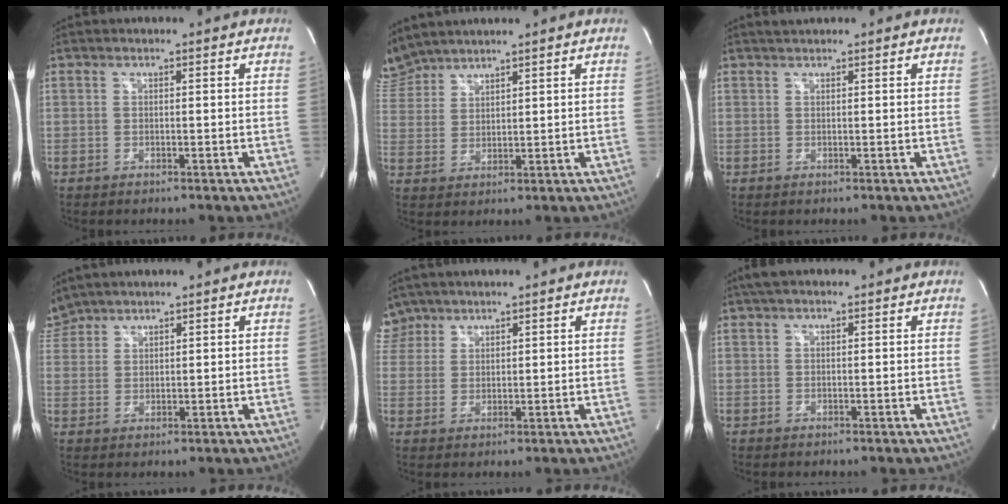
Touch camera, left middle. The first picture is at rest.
{"total": 6.5, "force": [6.4, 1.2, 0.5], "torque": [-0.029, 0.018, 0.139]}
{"total": 1.1, "force": [1.0, 0.2, 0.3], "torque": [-0.013, 0.010, 0.021]}
{"total": 4.1, "force": [4.0, 1.0, 0.0], "torque": [-0.011, 0.019, 0.084]}
{"total": 4.9, "force": [4.1, 2.7, -0.4], "torque": [0.011, 0.010, 0.084]}
{"total": 2.6, "force": [1.9, 1.1, 1.3], "torque": [-0.027, 0.022, 0.033]}